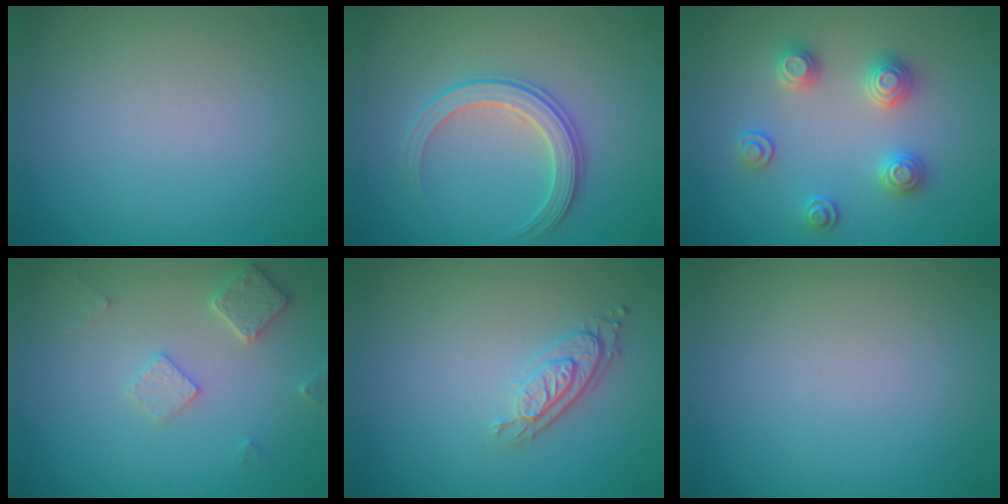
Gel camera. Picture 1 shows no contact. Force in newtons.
{"total": 2.9, "press": 2.8, "slide": 0.6}
{"total": 2.9, "press": 2.8, "slide": 0.8}
{"total": 2.5, "press": 2.4, "slide": 0.4}
{"total": 2.9, "press": 2.2, "slide": 1.9}
{"total": 0.0}